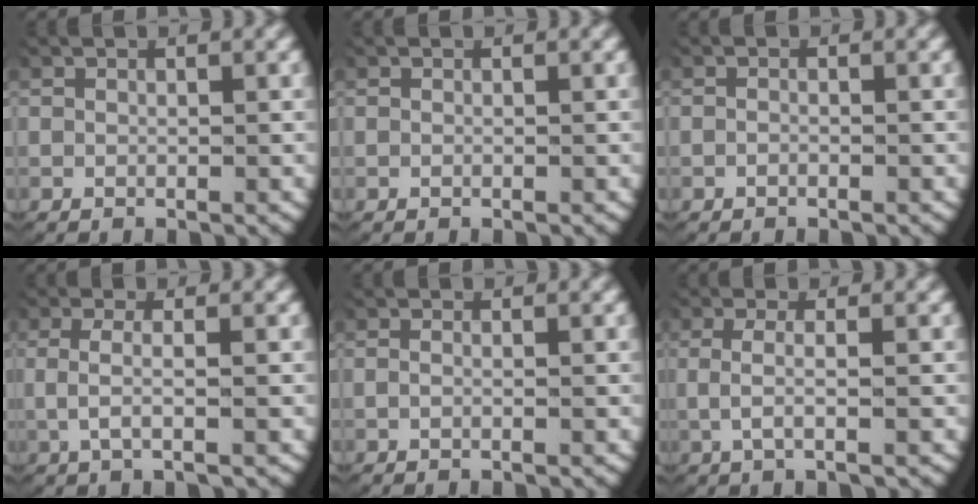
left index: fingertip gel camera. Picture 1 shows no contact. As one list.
[{"total": 0.0}, {"total": 0.6, "force": [-0.5, 0.1, 0.3], "torque": [-0.007, 0.000, -0.010]}, {"total": 3.3, "force": [0.0, 1.2, 3.1], "torque": [-0.070, -0.003, 0.001]}, {"total": 0.7, "force": [-0.3, 0.1, 0.6], "torque": [-0.017, -0.005, -0.004]}, {"total": 3.0, "force": [0.0, 1.0, 2.9], "torque": [-0.067, -0.004, 0.001]}]